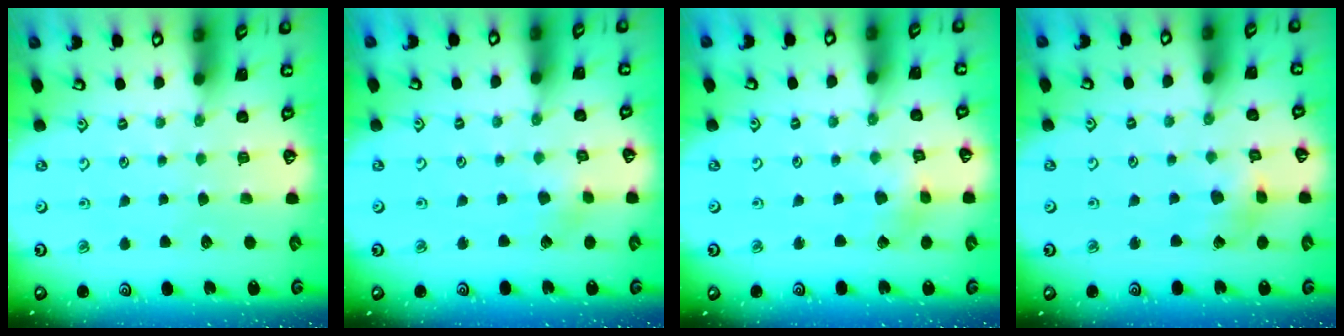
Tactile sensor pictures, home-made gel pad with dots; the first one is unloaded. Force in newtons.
{"total": 3.0, "press": 3.0, "slide": 0.4}
{"total": 2.6, "press": 2.6, "slide": 0.2}
{"total": 4.1, "press": 4.0, "slide": 0.6}